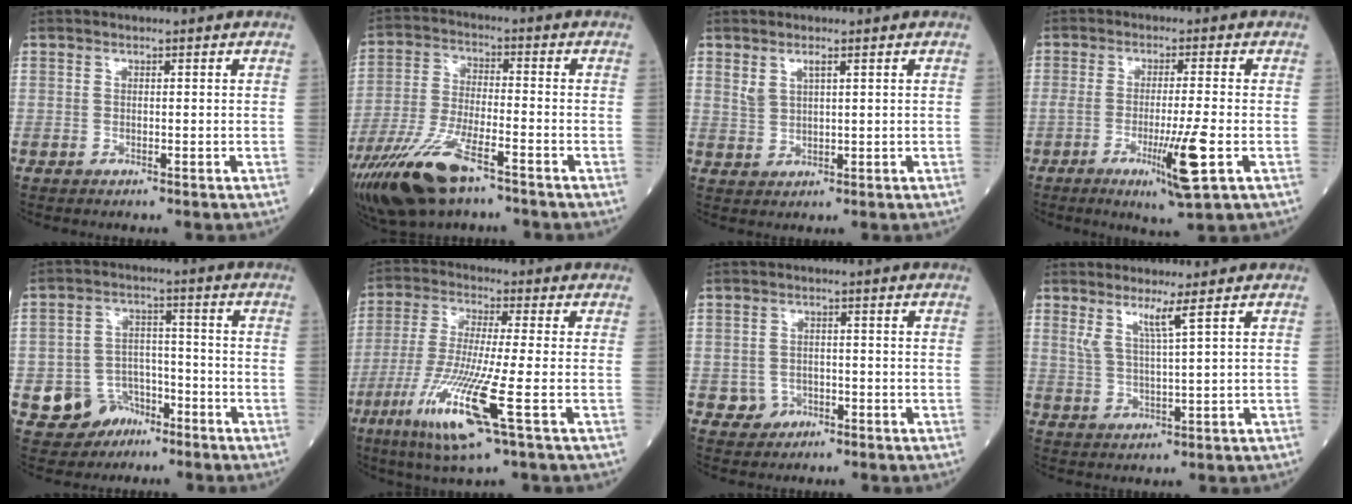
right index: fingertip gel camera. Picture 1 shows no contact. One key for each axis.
{"total": 13.5, "fx": -8.7, "fy": 3.8, "fz": 9.6, "tx": -0.196, "ty": -0.022, "tz": -0.160}
{"total": 2.6, "fx": 1.6, "fy": 0.9, "fz": 1.9, "tx": -0.047, "ty": 0.004, "tz": 0.039}
{"total": 7.9, "fx": -2.7, "fy": -0.6, "fz": 7.3, "tx": -0.126, "ty": -0.023, "tz": -0.044}
{"total": 7.4, "fx": -3.6, "fy": 6.2, "fz": 1.4, "tx": -0.020, "ty": 0.011, "tz": -0.052}
{"total": 13.0, "fx": -5.2, "fy": 0.0, "fz": 11.9, "tx": -0.253, "ty": -0.031, "tz": -0.101}
{"total": 2.9, "fx": -1.1, "fy": 2.6, "fz": 0.5, "tx": 0.001, "ty": 0.009, "tz": -0.013}
{"total": 4.0, "fx": 2.4, "fy": -0.8, "fz": 3.1, "tx": -0.066, "ty": -0.011, "tz": 0.050}